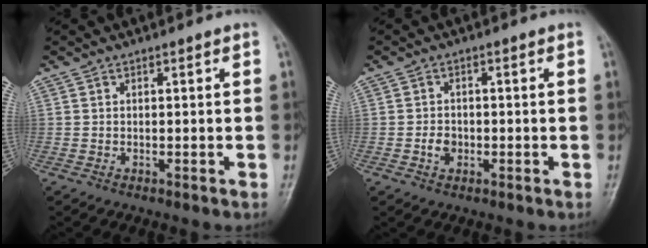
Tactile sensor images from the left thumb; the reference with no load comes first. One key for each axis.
{"total": 2.6, "fx": -0.8, "fy": 2.1, "fz": 1.4, "tx": -0.016, "ty": 0.007, "tz": -0.015}